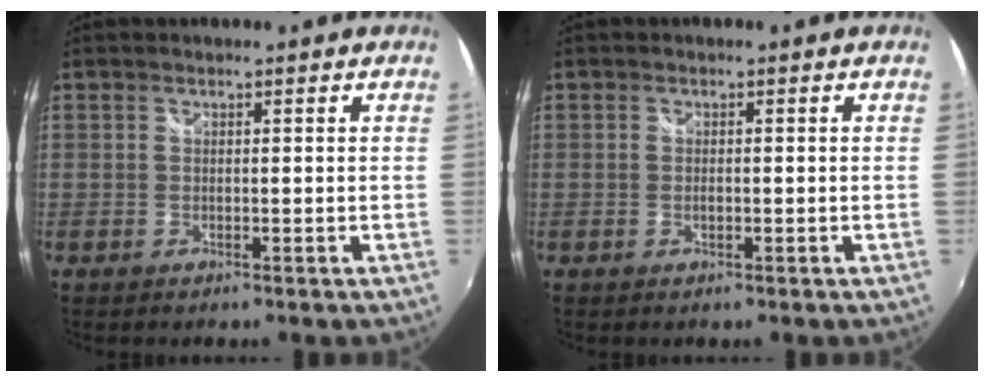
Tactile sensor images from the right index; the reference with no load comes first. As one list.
[{"total": 1.1, "force": [-0.3, 0.6, 0.9], "torque": [-0.016, -0.001, -0.007]}]